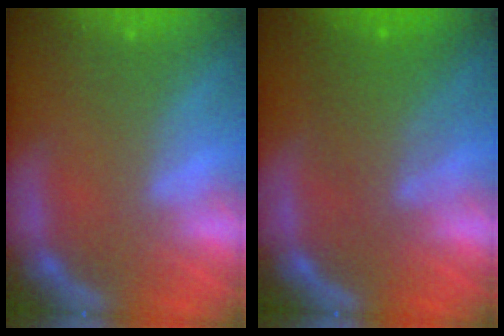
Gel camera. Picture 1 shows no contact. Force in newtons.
{"total": 5.6}